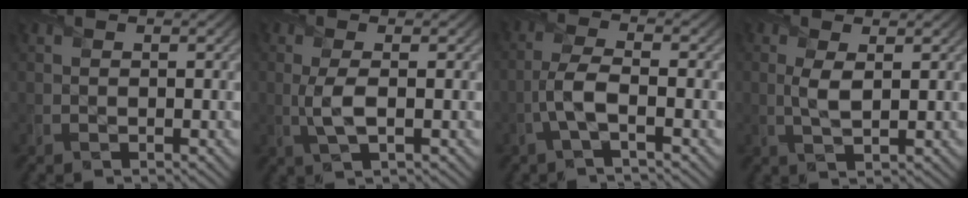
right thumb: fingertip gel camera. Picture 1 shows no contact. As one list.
[{"total": 3.2, "force": [-0.1, 0.9, 3.1], "torque": [-0.074, 0.001, -0.003]}, {"total": 4.3, "force": [-1.6, 1.0, 3.8], "torque": [-0.088, 0.009, -0.044]}, {"total": 2.9, "force": [0.6, 1.0, 2.6], "torque": [-0.066, -0.001, 0.012]}]